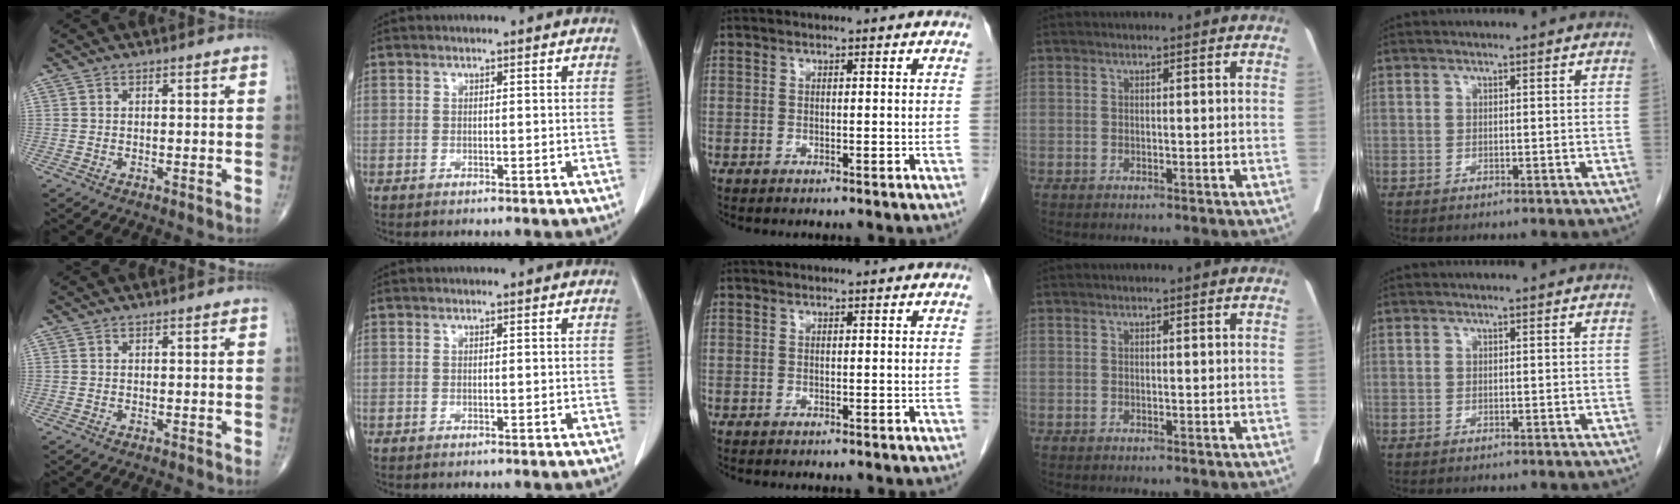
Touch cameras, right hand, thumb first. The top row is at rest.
{}